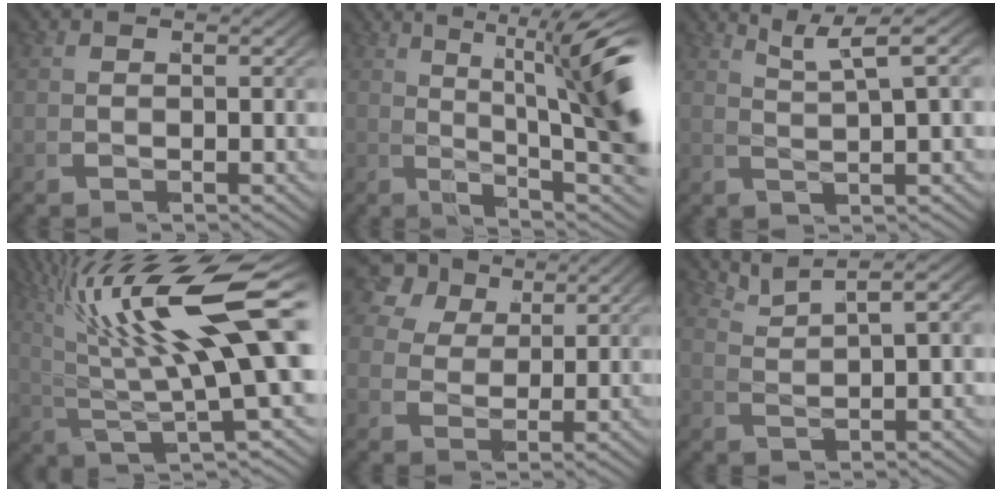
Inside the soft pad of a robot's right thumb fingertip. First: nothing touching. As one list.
[{"total": 9.2, "force": [0.4, 4.2, 8.2], "torque": [-0.103, -0.004, -0.005]}, {"total": 4.7, "force": [2.4, 1.6, 3.7], "torque": [-0.041, 0.012, 0.032]}, {"total": 10.6, "force": [2.1, 4.5, 9.4], "torque": [-0.181, -0.008, 0.035]}, {"total": 4.0, "force": [2.5, 2.7, 1.6], "torque": [-0.044, 0.001, 0.037]}, {"total": 4.1, "force": [3.1, 1.0, 2.6], "torque": [-0.024, 0.018, 0.047]}]